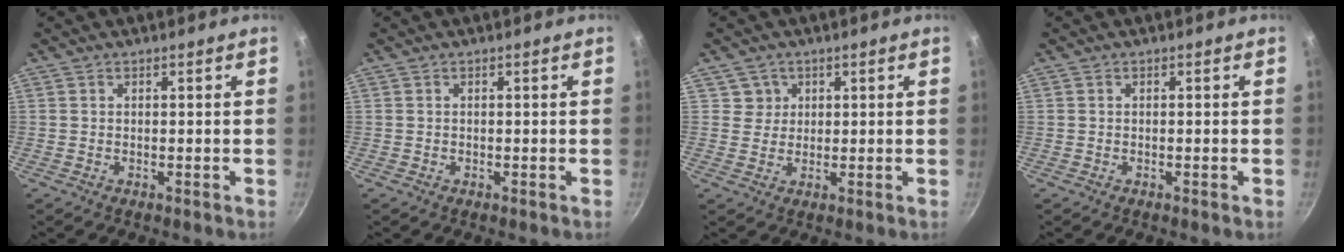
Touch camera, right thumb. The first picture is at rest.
{"total": 0.0}
{"total": 3.3, "force": [1.2, 3.1, 0.0], "torque": [0.029, 0.007, 0.017]}
{"total": 0.5, "force": [-0.3, -0.1, 0.5], "torque": [-0.009, 0.002, -0.007]}